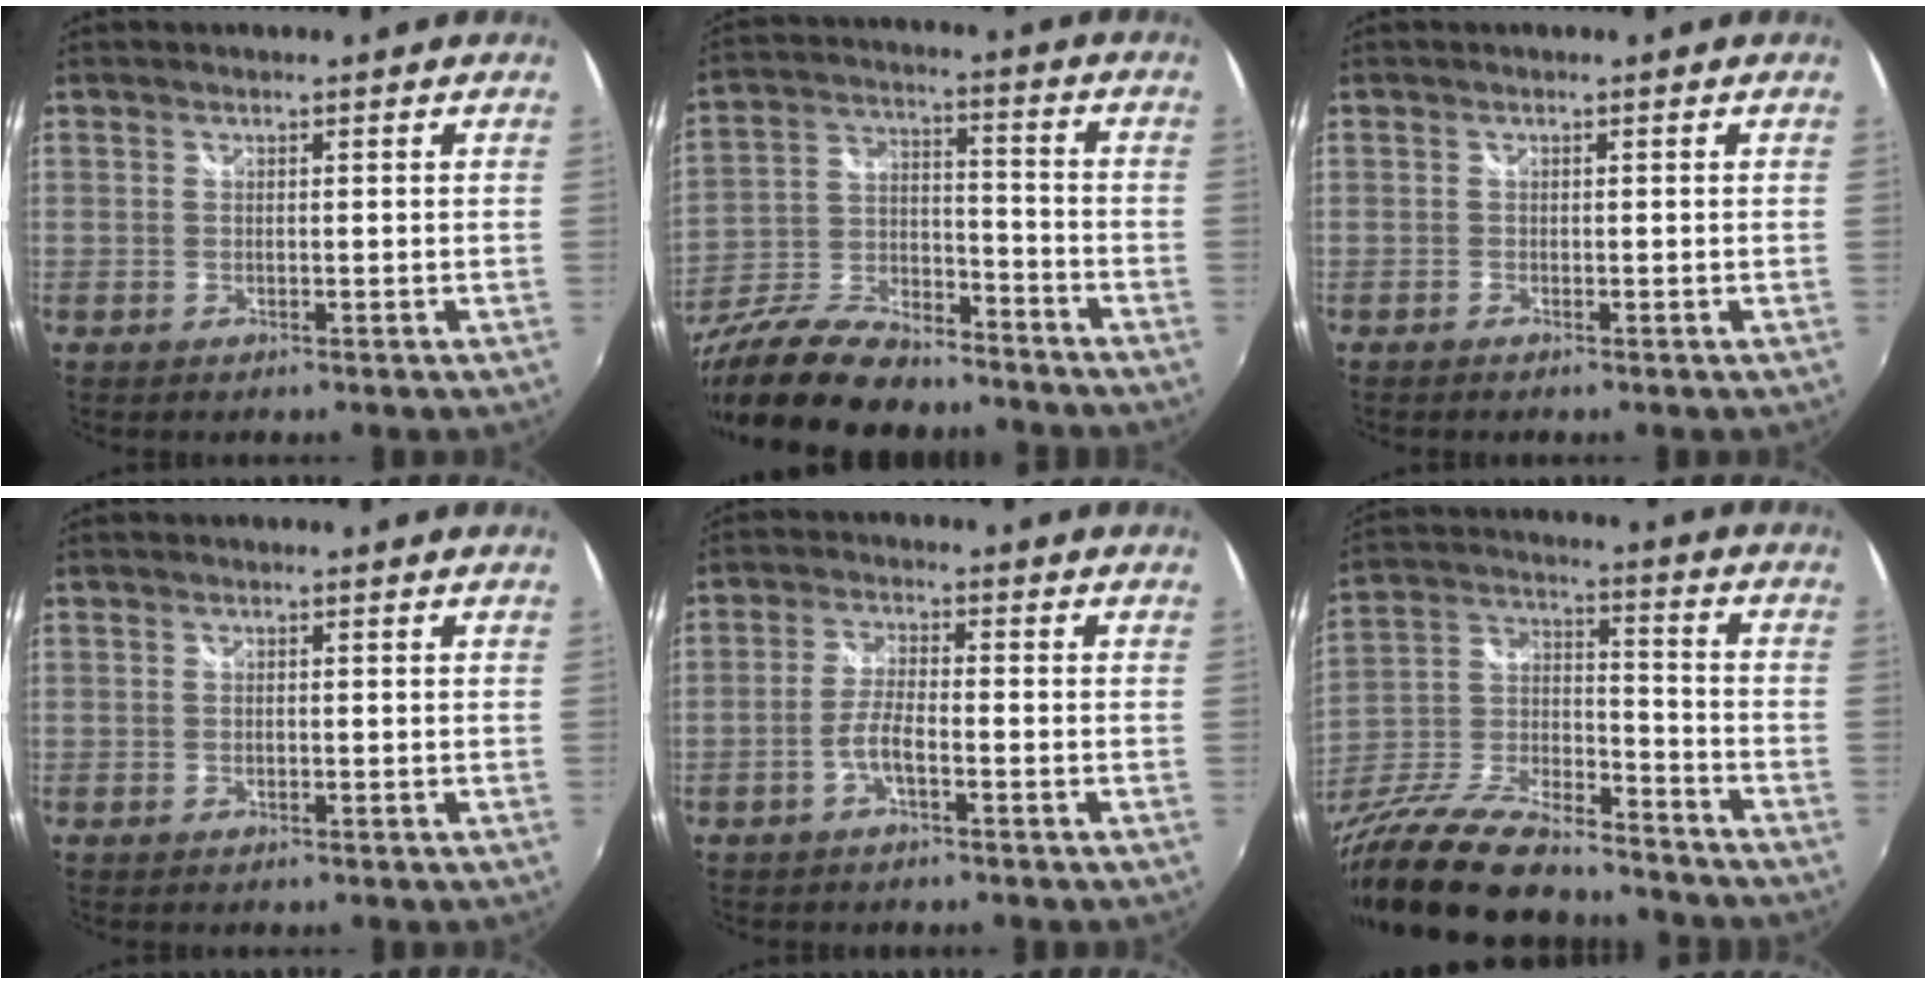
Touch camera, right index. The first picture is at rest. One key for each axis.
{"total": 23.0, "fx": -17.3, "fy": 9.3, "fz": 11.9, "tx": -0.259, "ty": -0.008, "tz": -0.292}
{"total": 0.6, "fx": -0.5, "fy": 0.2, "fz": 0.1, "tx": -0.004, "ty": -0.003, "tz": -0.013}
{"total": 0.6, "fx": -0.3, "fy": 0.4, "fz": 0.3, "tx": -0.005, "ty": -0.001, "tz": -0.005}
{"total": 4.1, "fx": -2.1, "fy": 1.0, "fz": 3.4, "tx": -0.076, "ty": 0.004, "tz": -0.041}
{"total": 22.7, "fx": -16.3, "fy": 9.0, "fz": 13.1, "tx": -0.268, "ty": -0.006, "tz": -0.270}